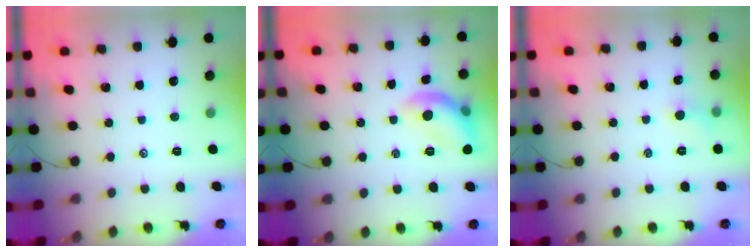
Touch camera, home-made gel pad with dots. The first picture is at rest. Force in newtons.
{"total": 10.9, "press": 10.9, "slide": 1.0}
{"total": 3.8, "press": 3.5, "slide": 1.2}